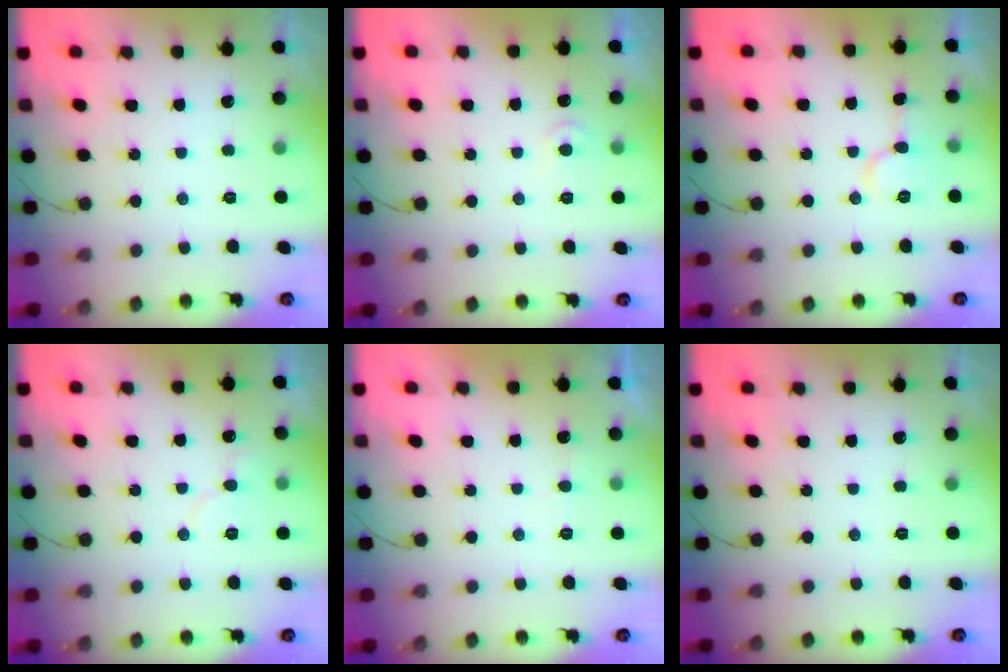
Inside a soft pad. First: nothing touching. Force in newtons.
{"total": 4.1, "press": 4.1, "slide": 0.5}
{"total": 7.5, "press": 7.5, "slide": 0.3}
{"total": 5.3, "press": 5.3, "slide": 0.5}
{"total": 3.9, "press": 3.9, "slide": 0.3}
{"total": 0.0}